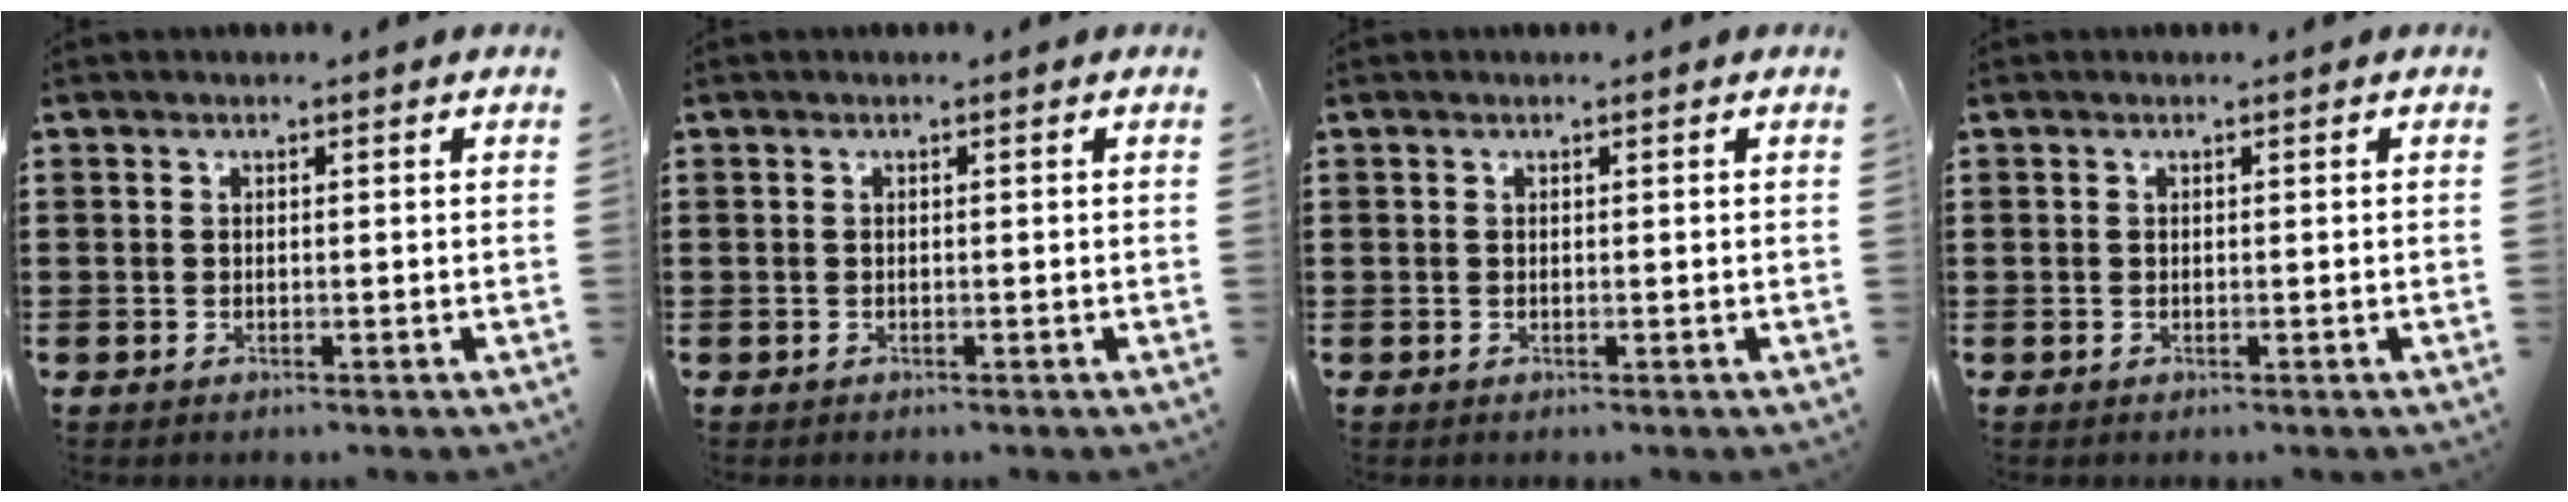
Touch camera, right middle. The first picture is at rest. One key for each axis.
{"total": 0.0}
{"total": 0.0}
{"total": 0.0}